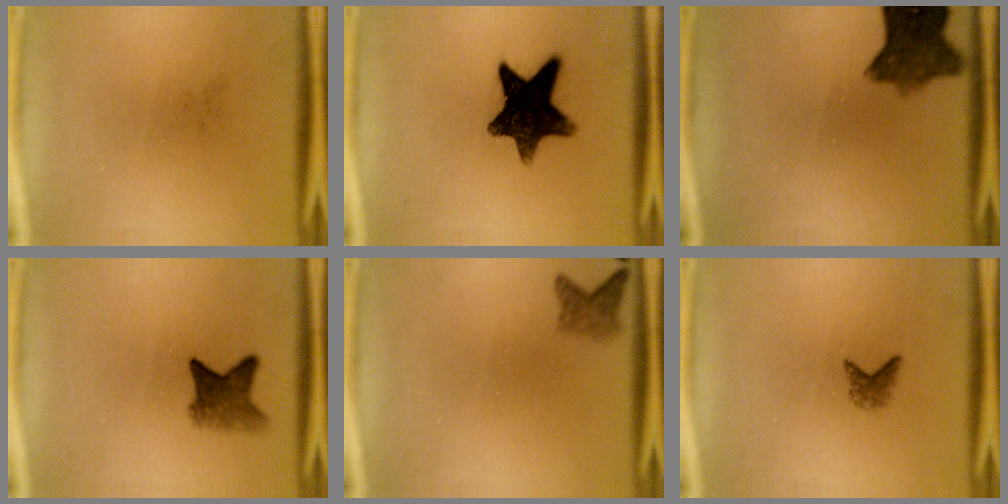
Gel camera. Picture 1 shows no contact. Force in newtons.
{"total": 12.9}
{"total": 8.1}
{"total": 4.3}
{"total": 2.1}
{"total": 1.4}